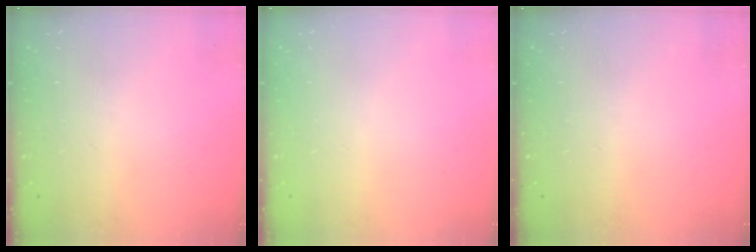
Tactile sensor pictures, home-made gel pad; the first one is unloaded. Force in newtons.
{"total": 0.0}
{"total": 0.0}